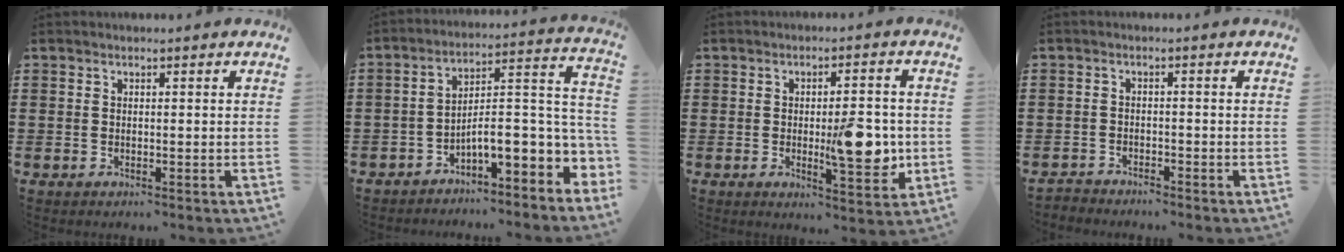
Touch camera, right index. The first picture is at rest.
{"total": 8.9, "force": [-3.2, 2.9, 7.8], "torque": [-0.120, -0.029, -0.063]}
{"total": 9.2, "force": [-0.8, 3.0, 8.7], "torque": [-0.114, -0.009, -0.013]}
{"total": 1.9, "force": [-1.8, 0.3, -0.2], "torque": [-0.003, 0.003, -0.042]}